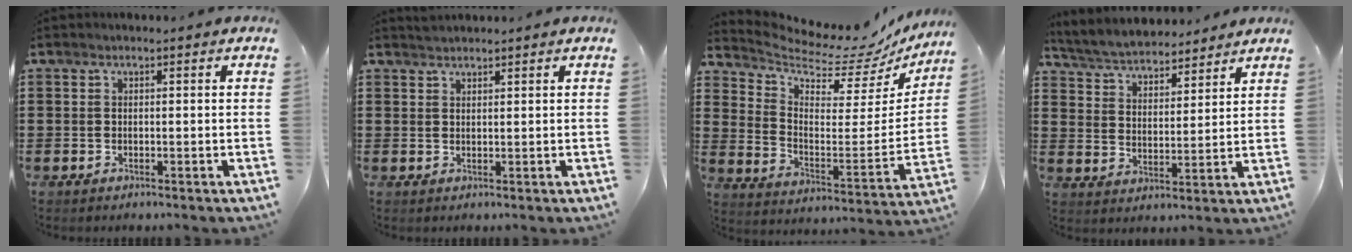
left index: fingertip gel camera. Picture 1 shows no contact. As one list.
[{"total": 1.3, "force": [1.3, 0.1, 0.0], "torque": [-0.004, -0.001, 0.027]}, {"total": 5.1, "force": [4.8, 1.1, 1.4], "torque": [-0.051, -0.056, 0.073]}, {"total": 4.9, "force": [4.8, 0.6, 0.7], "torque": [-0.038, -0.028, 0.084]}]